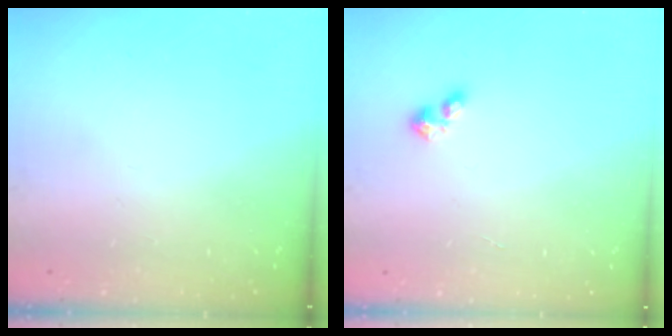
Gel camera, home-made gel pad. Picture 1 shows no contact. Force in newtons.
{"total": 2.4, "press": 2.4, "slide": 0.4}